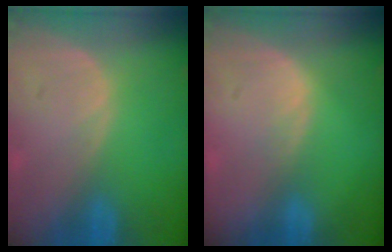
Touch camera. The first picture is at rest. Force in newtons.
{"total": 0.9, "press": 0.9, "slide": 0.1}